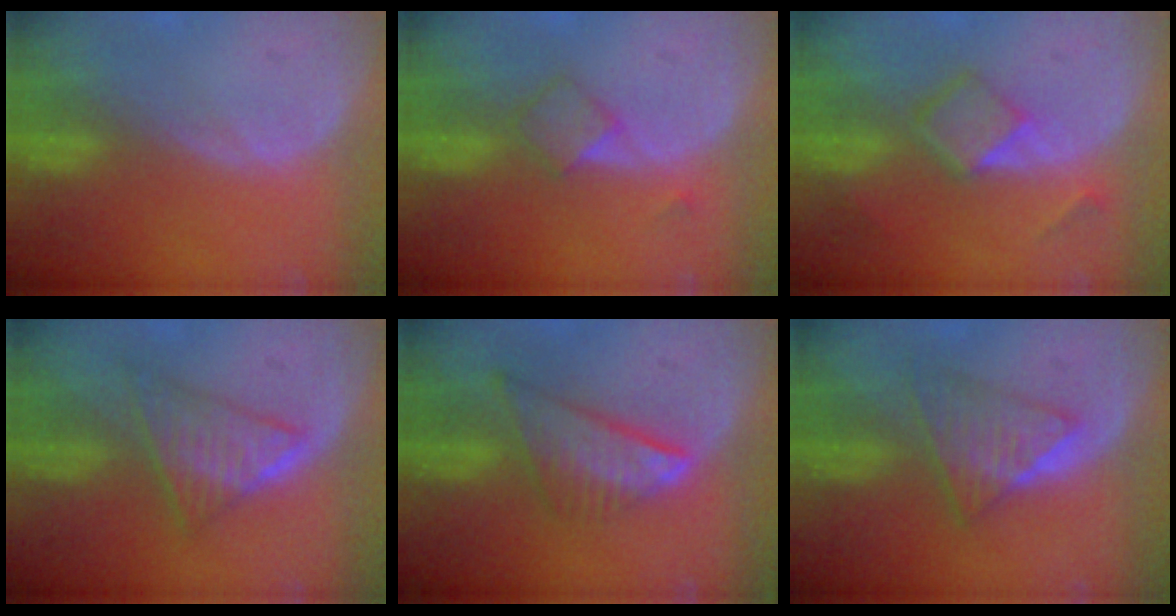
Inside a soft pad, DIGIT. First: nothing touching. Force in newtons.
{"total": 3.1, "press": 3.1, "slide": 0.2}
{"total": 5.0, "press": 4.6, "slide": 2.0}
{"total": 6.0, "press": 5.7, "slide": 2.1}
{"total": 7.8, "press": 6.6, "slide": 4.1}
{"total": 5.9, "press": 5.4, "slide": 2.3}